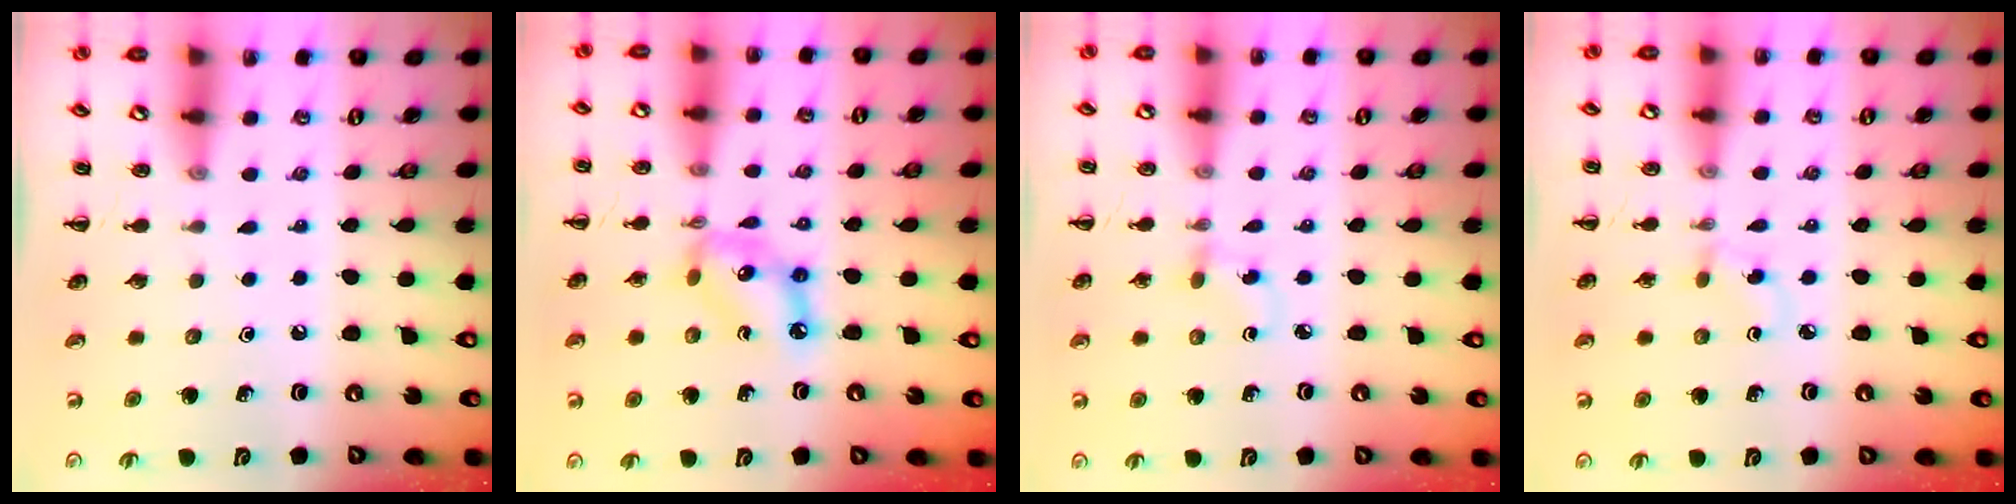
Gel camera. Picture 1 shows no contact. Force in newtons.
{"total": 9.2, "press": 9.0, "slide": 2.1}
{"total": 2.0, "press": 1.7, "slide": 1.0}
{"total": 2.6, "press": 2.4, "slide": 1.0}